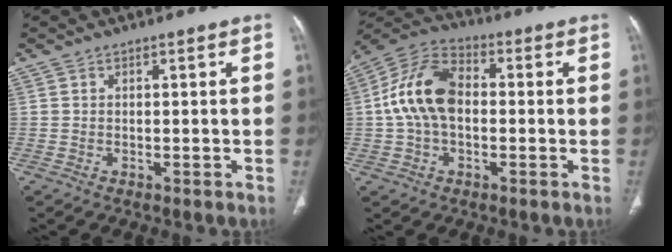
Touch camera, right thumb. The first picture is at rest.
{"total": 13.0, "force": [0.1, 8.3, 10.0], "torque": [-0.190, 0.034, -0.009]}